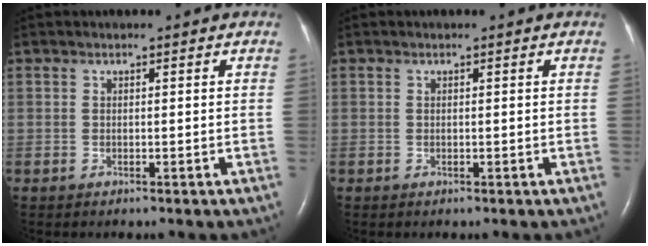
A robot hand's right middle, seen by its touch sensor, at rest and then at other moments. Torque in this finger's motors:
{"motor_torque": [-0.01, -0.04, 0.00, 0.00]}